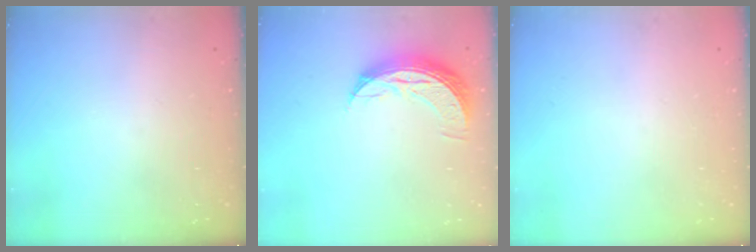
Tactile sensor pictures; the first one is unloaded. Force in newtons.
{"total": 8.3, "press": 8.3, "slide": 0.7}
{"total": 0.0}